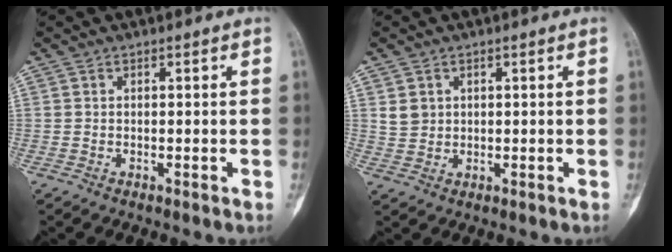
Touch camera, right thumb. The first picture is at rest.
{"total": 2.9, "force": [1.0, 2.5, 1.1], "torque": [-0.011, -0.004, 0.027]}